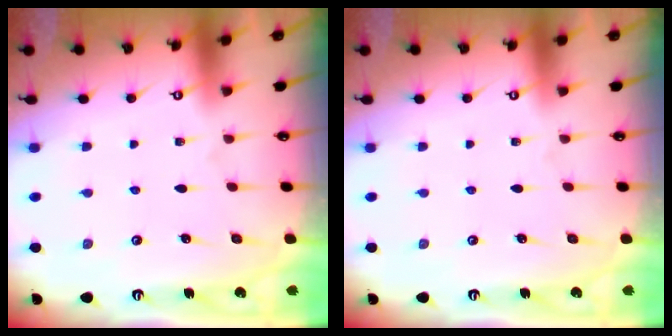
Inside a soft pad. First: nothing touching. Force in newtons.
{"total": 0.0}